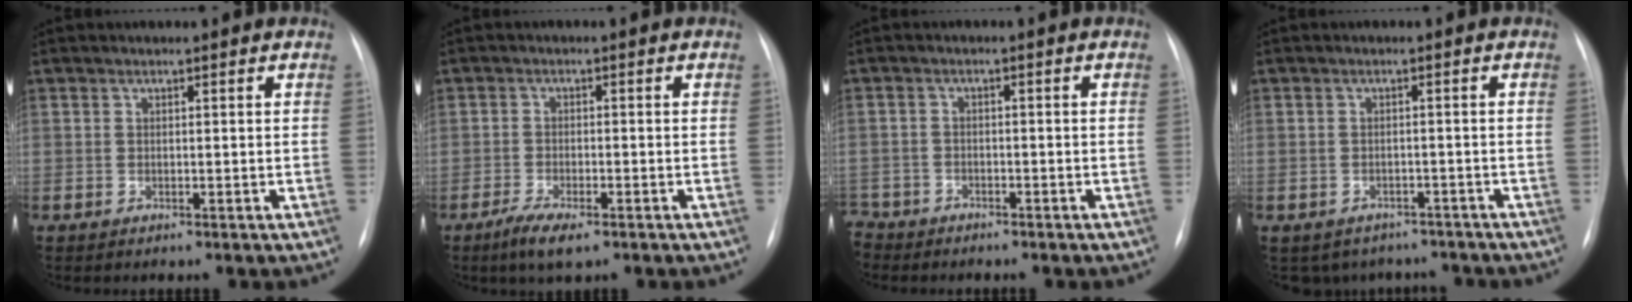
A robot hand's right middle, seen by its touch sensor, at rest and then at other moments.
{"total": 4.6, "force": [-3.0, 1.2, 3.3], "torque": [-0.070, -0.009, -0.051]}
{"total": 5.0, "force": [-4.2, 2.6, 0.2], "torque": [-0.002, -0.001, -0.075]}
{"total": 7.4, "force": [-6.2, 4.0, 0.6], "torque": [0.004, 0.016, -0.068]}